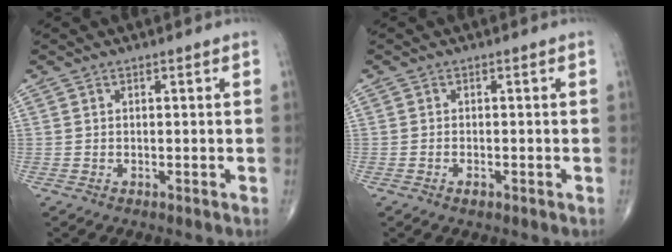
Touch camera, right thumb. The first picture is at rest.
{"total": 1.3, "force": [-0.8, 0.6, 0.8], "torque": [-0.016, 0.002, -0.013]}